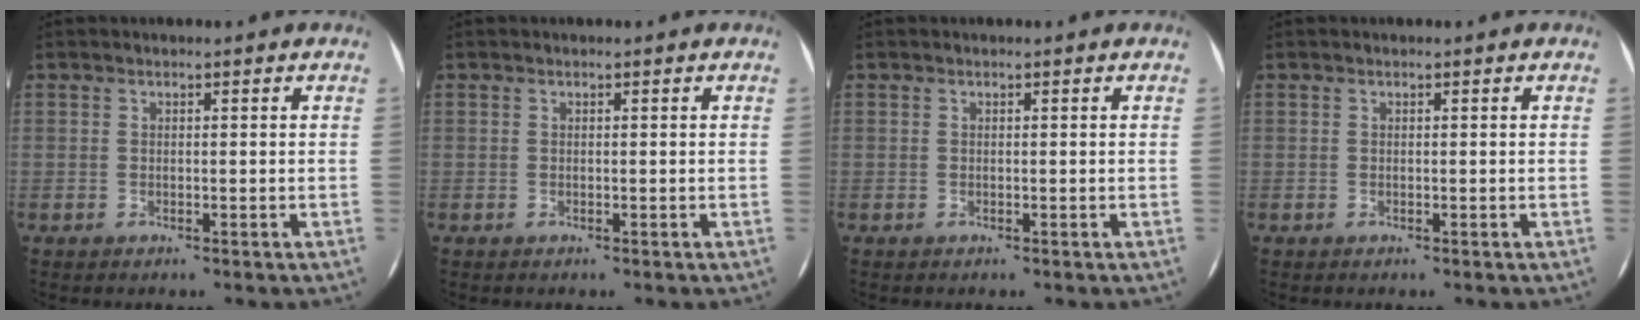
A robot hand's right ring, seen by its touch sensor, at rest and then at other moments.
{"total": 0.0}
{"total": 0.0}
{"total": 0.0}